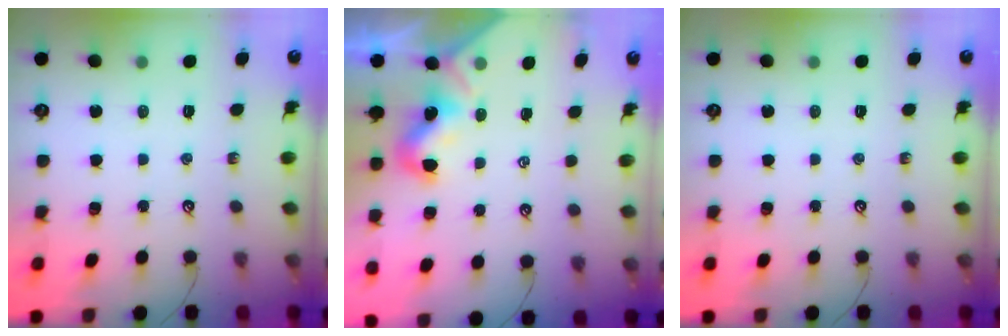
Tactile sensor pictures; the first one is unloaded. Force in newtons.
{"total": 1.9, "press": 1.9, "slide": 0.4}
{"total": 0.0}